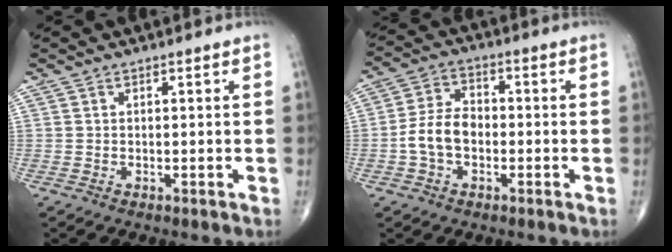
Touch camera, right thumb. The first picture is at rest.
{"total": 7.8, "force": [-1.6, 5.3, 5.5], "torque": [-0.099, 0.025, -0.039]}